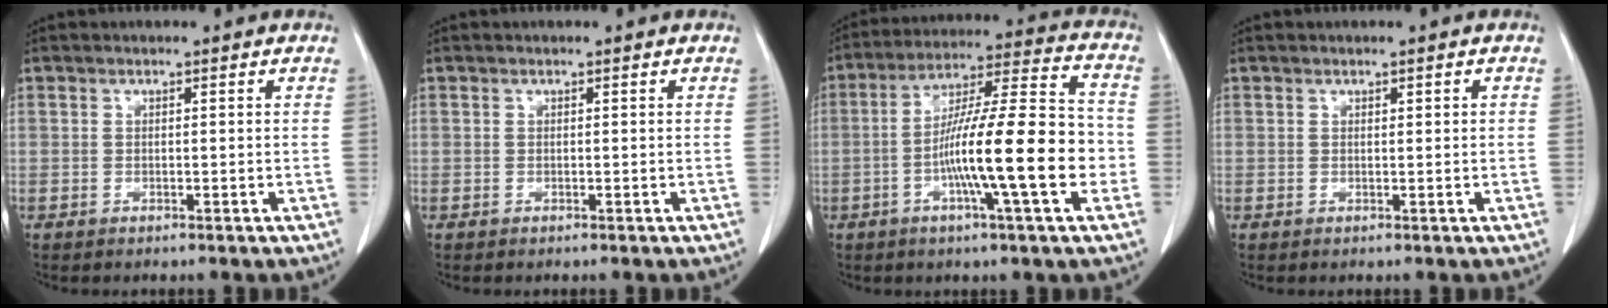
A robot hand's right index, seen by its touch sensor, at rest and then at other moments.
{"total": 0.0}
{"total": 17.4, "force": [-4.1, 0.9, 16.8], "torque": [-0.277, 0.008, -0.073]}
{"total": 0.6, "force": [0.2, 0.1, 0.6], "torque": [-0.012, 0.003, 0.004]}